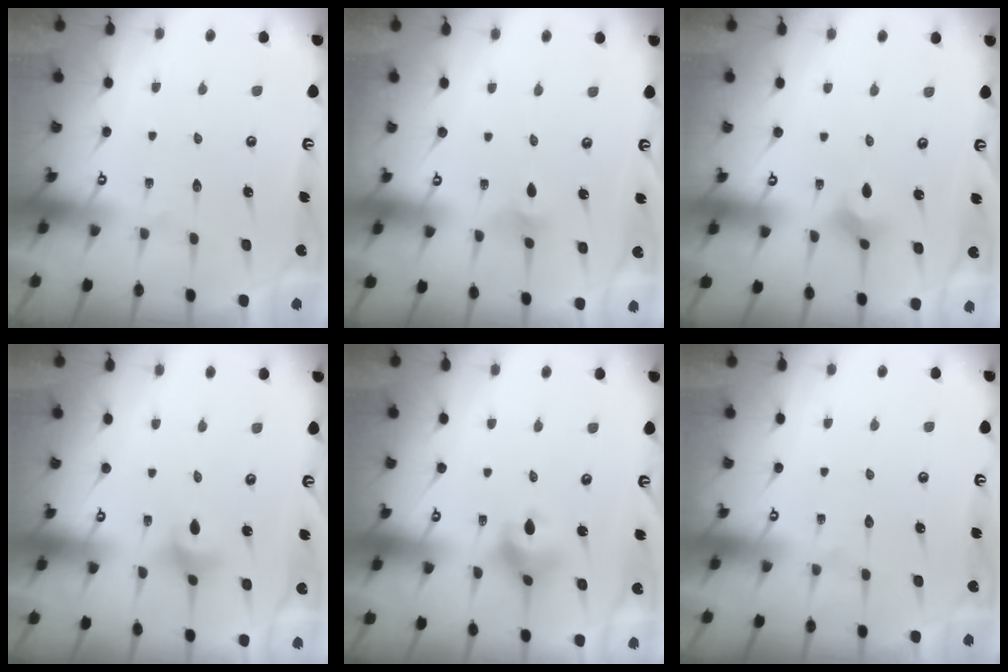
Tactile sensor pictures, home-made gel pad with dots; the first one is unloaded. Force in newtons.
{"total": 2.1, "press": 2.1, "slide": 0.5}
{"total": 2.3, "press": 2.2, "slide": 0.4}
{"total": 2.8, "press": 2.8, "slide": 0.3}
{"total": 6.4, "press": 6.4, "slide": 0.2}
{"total": 0.0}